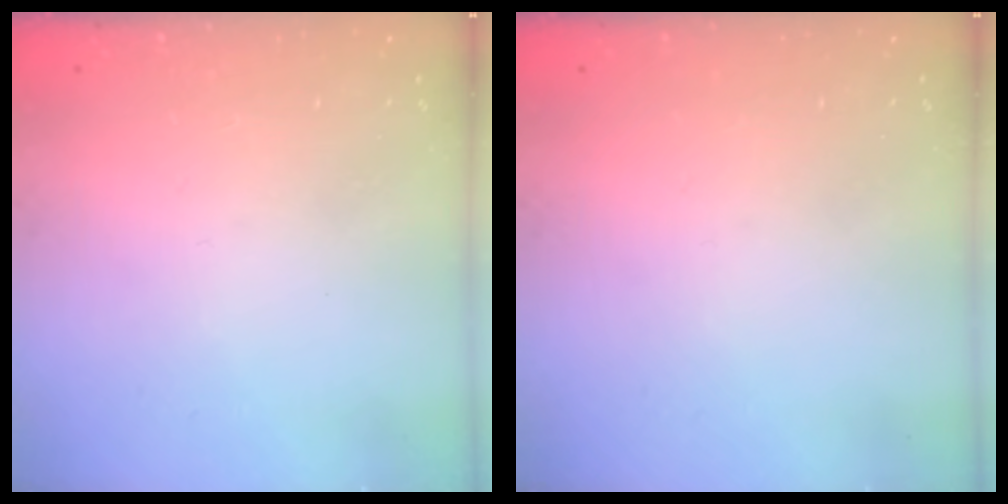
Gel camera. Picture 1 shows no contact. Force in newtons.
{"total": 0.0}